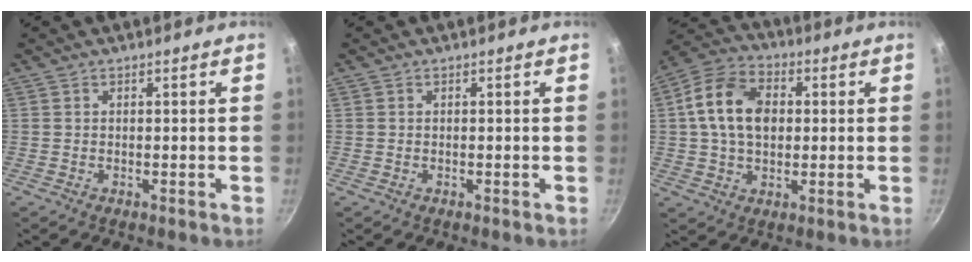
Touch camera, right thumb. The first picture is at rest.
{"total": 0.0}
{"total": 13.1, "force": [1.7, 9.2, 9.2], "torque": [-0.145, 0.016, 0.016]}